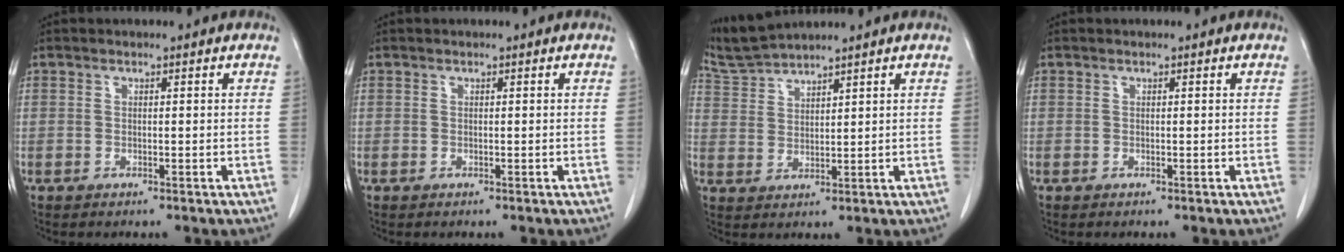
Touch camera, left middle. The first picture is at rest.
{"total": 0.0}
{"total": 4.9, "force": [4.8, -1.0, -0.1], "torque": [-0.014, 0.004, 0.106]}
{"total": 0.0}